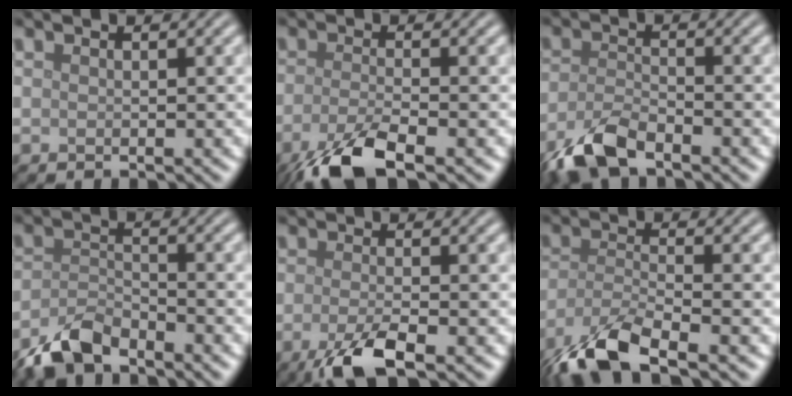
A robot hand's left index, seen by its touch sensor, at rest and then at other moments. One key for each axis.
{"total": 6.1, "fx": -3.6, "fy": 1.7, "fz": 4.6, "tx": -0.086, "ty": -0.009, "tz": -0.076}
{"total": 4.9, "fx": -3.7, "fy": 1.5, "fz": 2.8, "tx": -0.062, "ty": -0.009, "tz": -0.079}
{"total": 4.1, "fx": -3.4, "fy": 1.4, "fz": 1.7, "tx": -0.034, "ty": 0.000, "tz": -0.076}
{"total": 4.5, "fx": -2.4, "fy": 1.2, "fz": 3.7, "tx": -0.066, "ty": -0.005, "tz": -0.053}
{"total": 7.3, "fx": -5.0, "fy": 2.2, "fz": 4.9, "tx": -0.095, "ty": -0.010, "tz": -0.102}